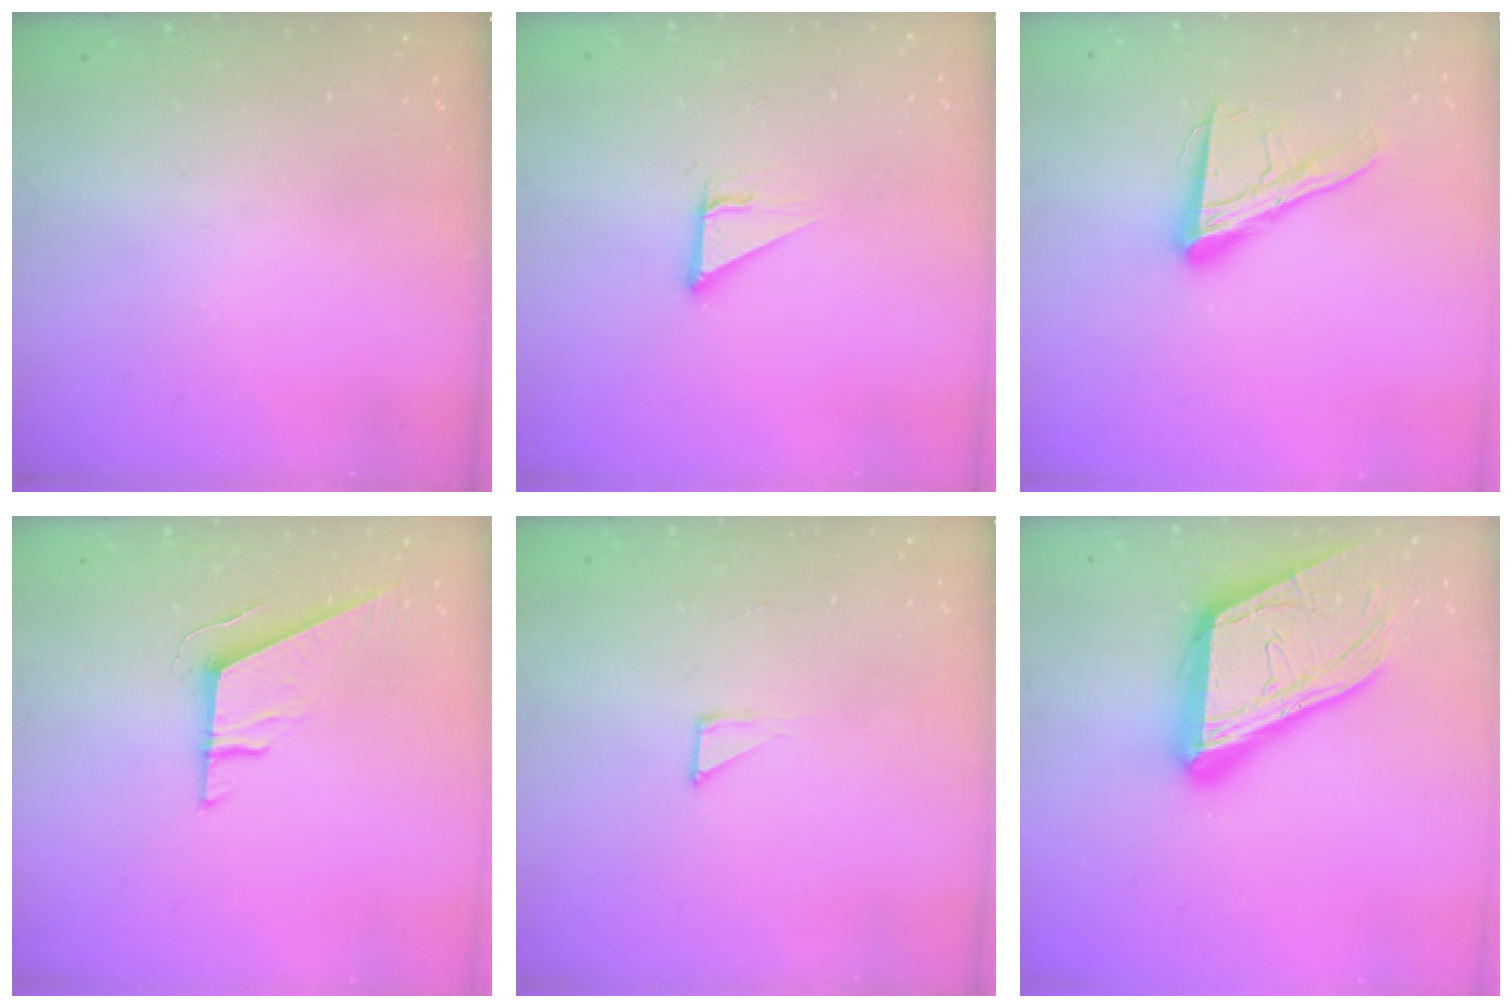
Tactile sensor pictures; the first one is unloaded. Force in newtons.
{"total": 3.3, "press": 3.2, "slide": 0.3}
{"total": 14.9, "press": 14.8, "slide": 1.4}
{"total": 8.0, "press": 7.9, "slide": 0.3}
{"total": 3.0, "press": 3.0, "slide": 0.3}
{"total": 21.5, "press": 21.4, "slide": 2.5}